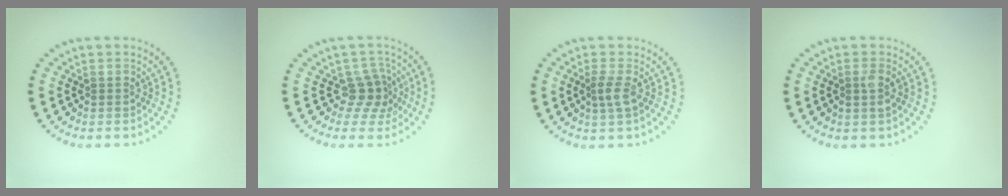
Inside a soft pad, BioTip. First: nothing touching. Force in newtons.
{"total": 2.6, "press": 1.8, "slide": 1.8}
{"total": 1.6, "press": 1.3, "slide": 1.0}
{"total": 1.4, "press": 1.3, "slide": 0.6}